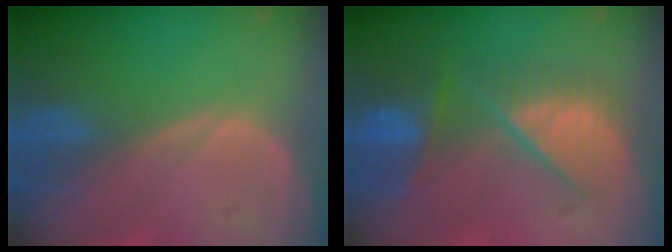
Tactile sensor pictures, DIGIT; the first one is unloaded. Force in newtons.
{"total": 9.7, "press": 8.2, "slide": 5.1}